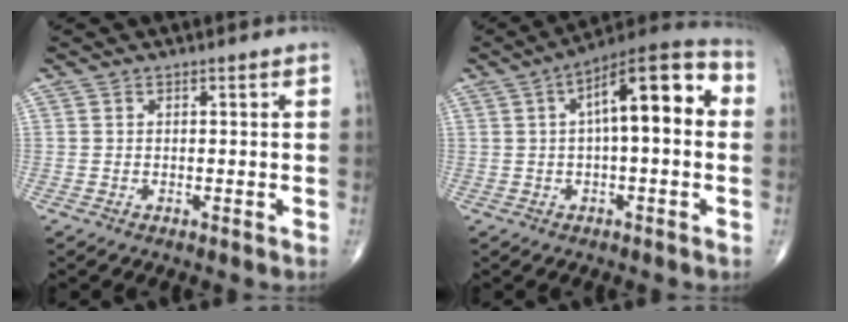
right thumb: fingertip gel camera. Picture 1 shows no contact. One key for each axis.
{"total": 15.5, "fx": 2.5, "fy": 5.4, "fz": 14.3, "tx": -0.200, "ty": 0.042, "tz": 0.029}